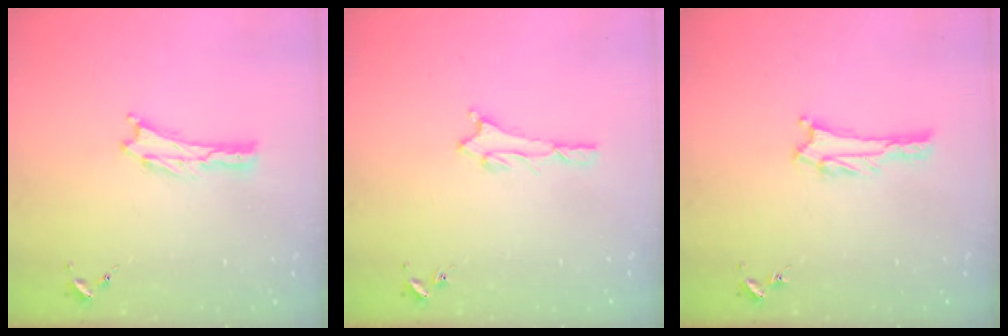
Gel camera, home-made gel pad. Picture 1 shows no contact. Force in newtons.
{"total": 1.5, "press": 1.5, "slide": 0.1}
{"total": 2.7, "press": 2.7, "slide": 0.2}